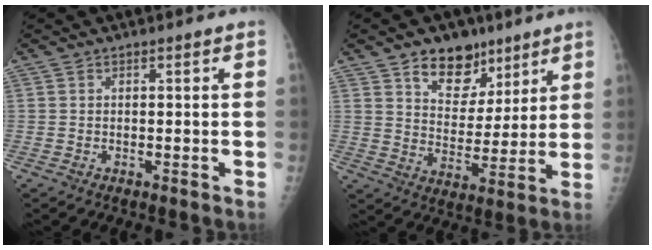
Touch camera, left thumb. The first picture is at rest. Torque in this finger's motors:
{"motor_torque": [1.06, 1.06, 0.40, -0.34, 0.03]}